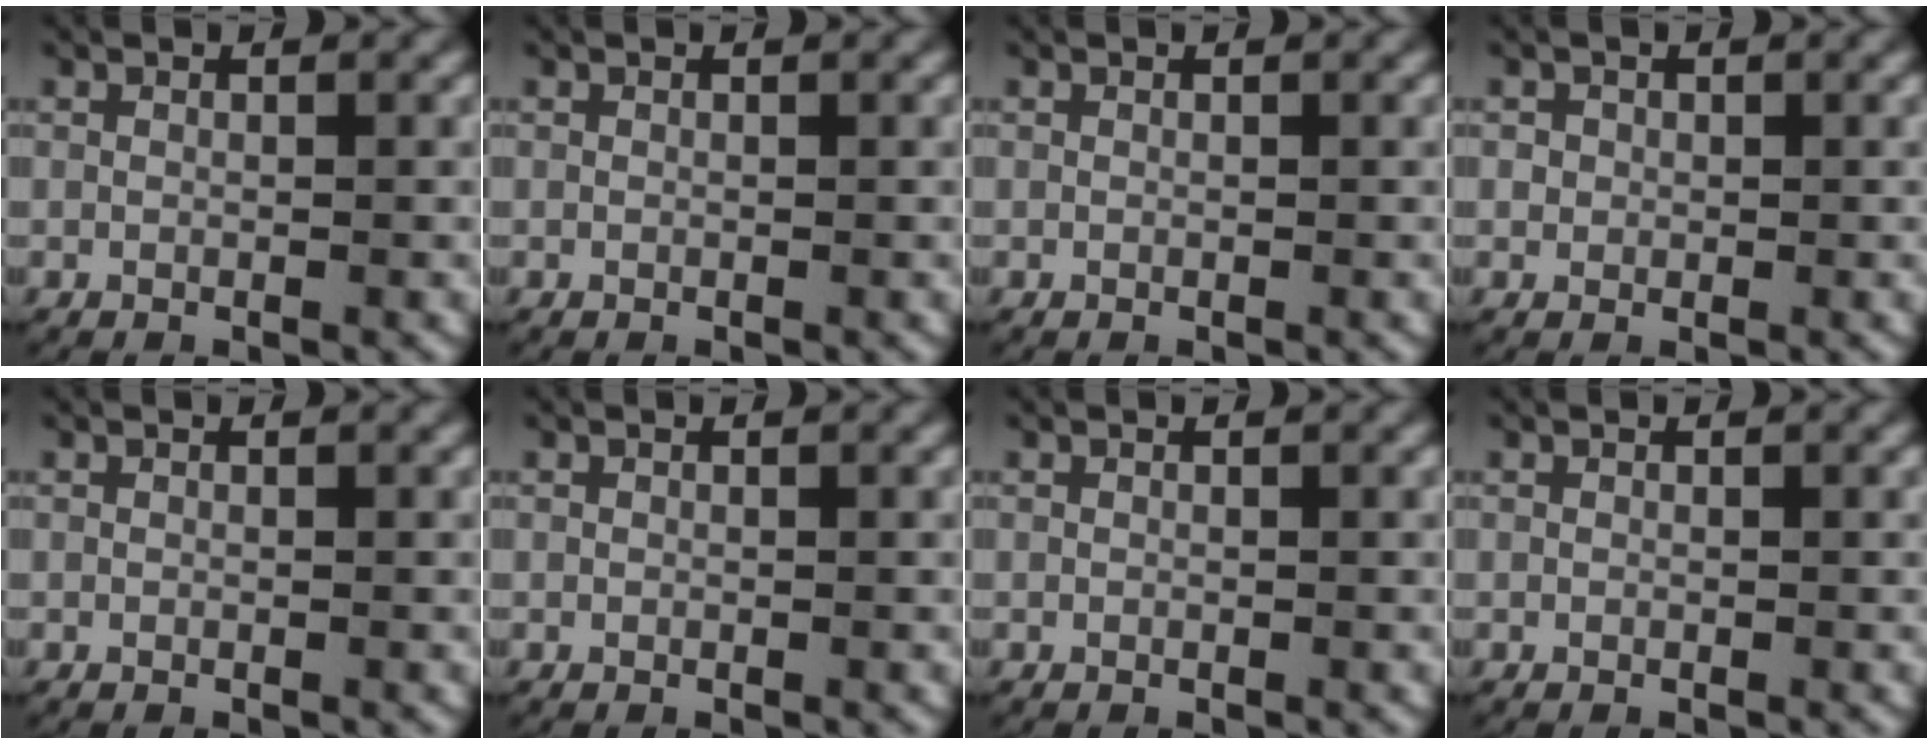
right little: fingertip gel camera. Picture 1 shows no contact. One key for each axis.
{"total": 0.0}
{"total": 0.0}
{"total": 0.9, "fx": -0.1, "fy": 0.9, "fz": -0.2, "tx": 0.008, "ty": 0.001, "tz": -0.004}
{"total": 0.0}
{"total": 0.0}
{"total": 0.0}
{"total": 0.0}